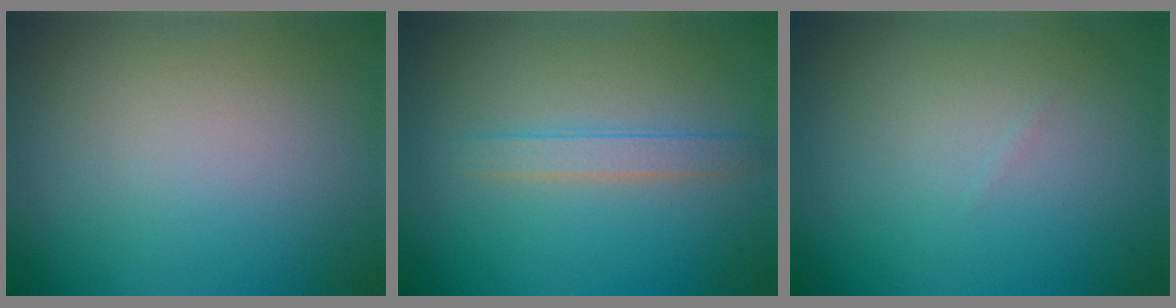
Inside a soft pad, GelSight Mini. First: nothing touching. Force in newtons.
{"total": 1.8, "press": 1.7, "slide": 0.2}
{"total": 0.0}